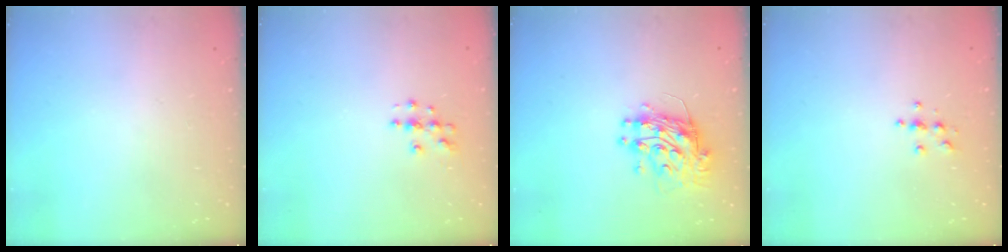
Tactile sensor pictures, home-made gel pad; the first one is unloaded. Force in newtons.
{"total": 3.9, "press": 3.9, "slide": 0.3}
{"total": 12.9, "press": 12.9, "slide": 1.1}
{"total": 3.9, "press": 3.9, "slide": 0.4}